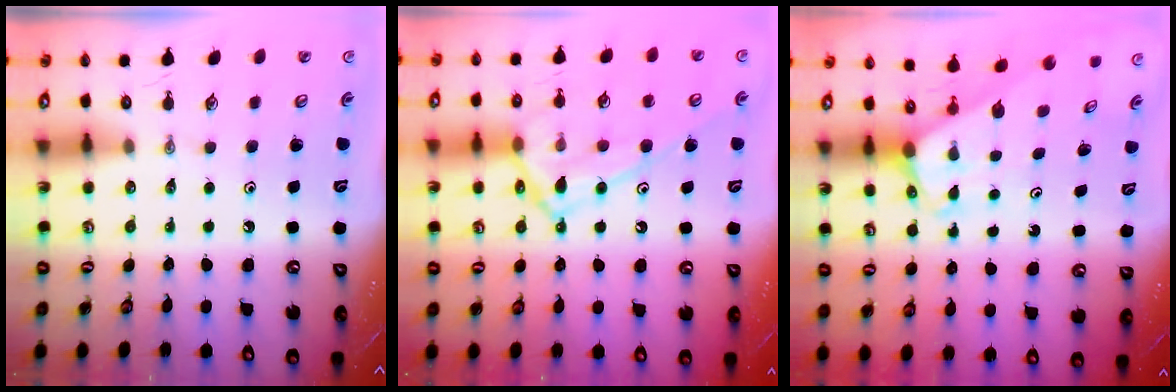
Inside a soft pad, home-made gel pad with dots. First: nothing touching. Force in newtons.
{"total": 16.0, "press": 16.0, "slide": 1.3}
{"total": 2.1, "press": 2.1, "slide": 0.2}